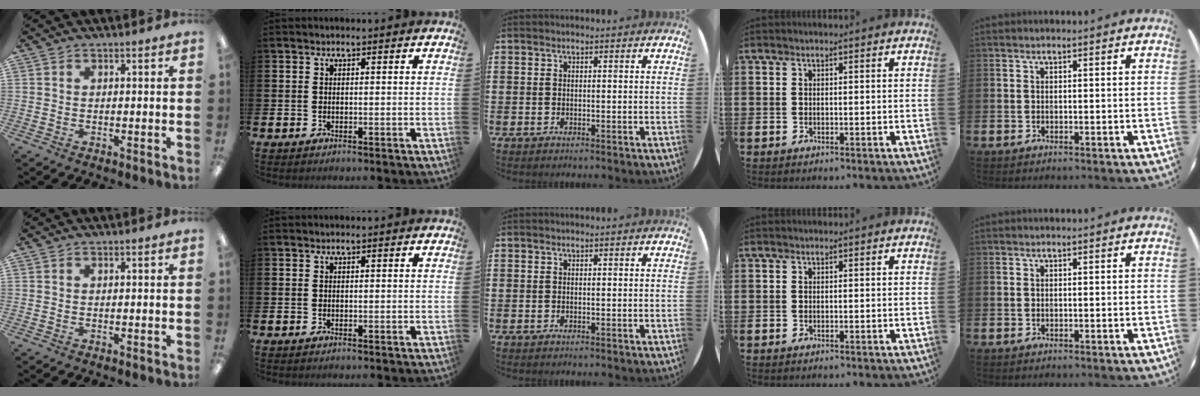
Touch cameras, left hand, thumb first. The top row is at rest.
{}